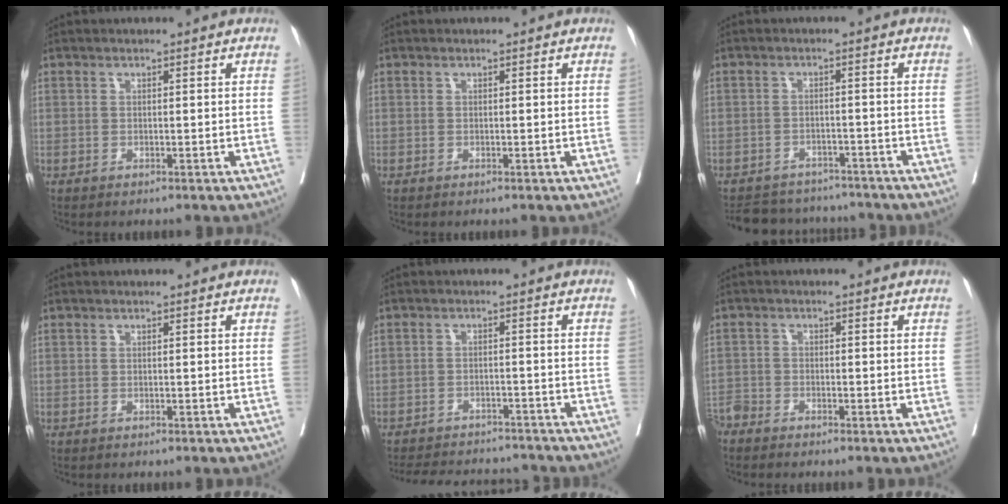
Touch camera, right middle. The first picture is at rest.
{"total": 0.0}
{"total": 9.8, "force": [-9.2, 3.2, 1.6], "torque": [-0.027, 0.011, -0.122]}
{"total": 0.0}
{"total": 13.0, "force": [-12.0, 3.6, 3.4], "torque": [-0.063, 0.008, -0.157]}
{"total": 2.4, "force": [-2.4, 0.3, 0.1], "torque": [0.004, -0.006, -0.049]}